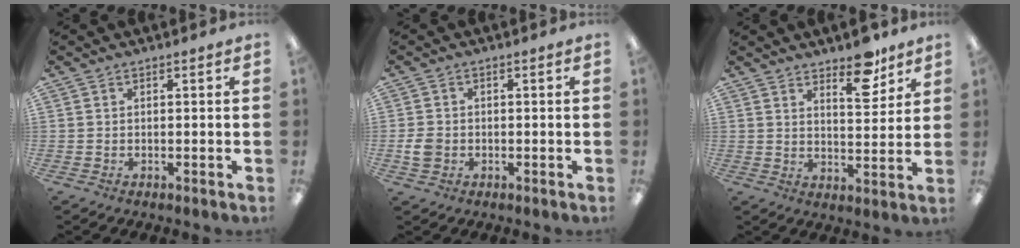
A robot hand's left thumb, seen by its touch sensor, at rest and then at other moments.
{"total": 3.8, "force": [-0.7, 3.1, 2.2], "torque": [-0.034, 0.004, -0.015]}
{"total": 9.7, "force": [7.2, 3.8, 5.4], "torque": [-0.052, -0.048, 0.118]}